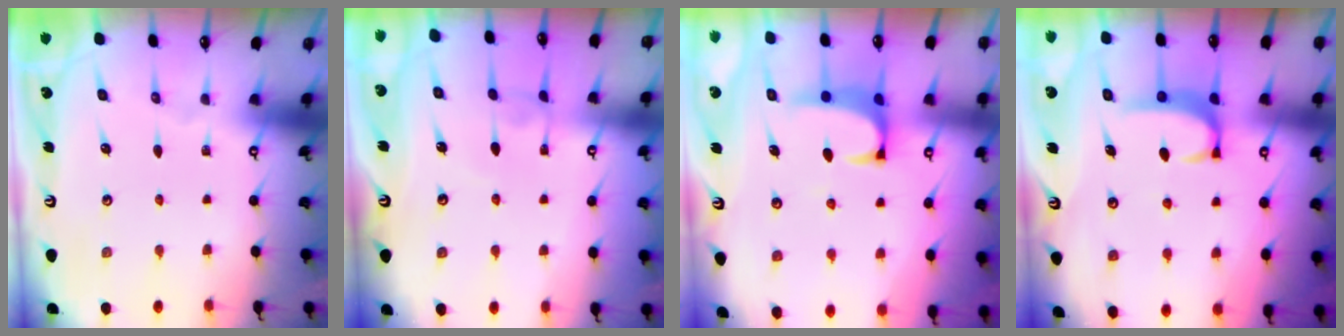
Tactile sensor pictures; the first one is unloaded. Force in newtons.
{"total": 1.6, "press": 1.5, "slide": 0.2}
{"total": 1.2, "press": 1.1, "slide": 0.5}
{"total": 2.6, "press": 2.6, "slide": 0.5}